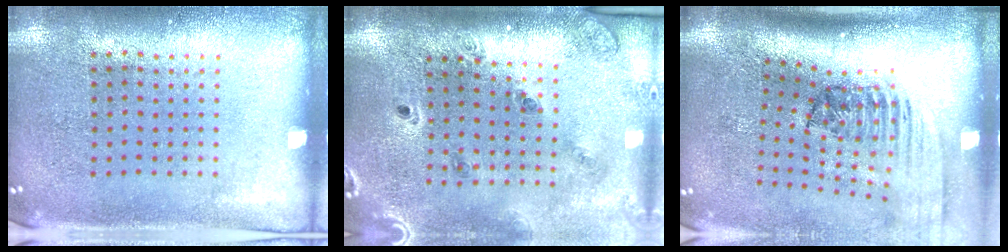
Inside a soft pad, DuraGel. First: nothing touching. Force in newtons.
{"total": 1.4, "press": 1.3, "slide": 0.2}
{"total": 2.4, "press": 1.7, "slide": 1.7}